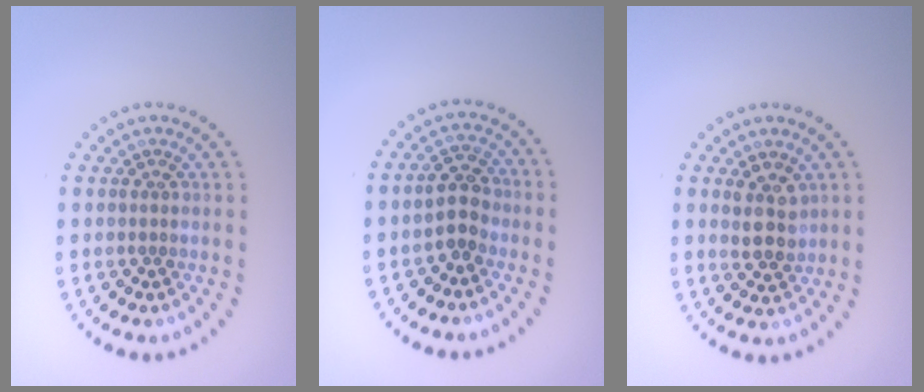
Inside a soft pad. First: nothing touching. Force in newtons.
{"total": 2.6, "press": 2.5, "slide": 0.8}
{"total": 2.6, "press": 2.4, "slide": 1.0}